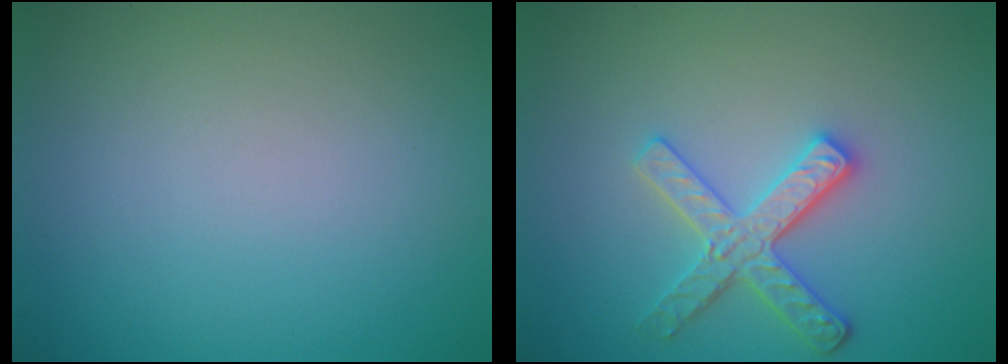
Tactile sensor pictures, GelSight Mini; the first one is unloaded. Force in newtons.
{"total": 3.4, "press": 3.1, "slide": 1.3}